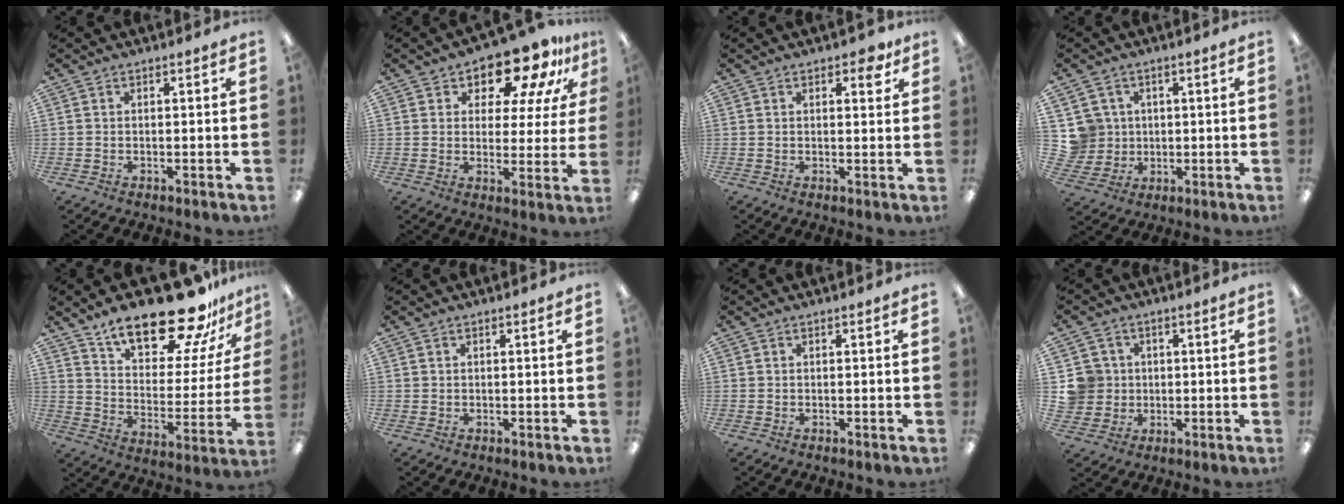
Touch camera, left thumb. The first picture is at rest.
{"total": 13.4, "force": [10.3, 5.7, 6.3], "torque": [-0.112, -0.064, 0.180]}
{"total": 3.5, "force": [2.1, 1.7, 2.1], "torque": [-0.015, -0.008, 0.029]}
{"total": 6.9, "force": [1.9, 6.6, 0.3], "torque": [-0.025, 0.003, 0.042]}
{"total": 22.5, "force": [17.4, 8.0, 11.7], "torque": [-0.183, -0.115, 0.296]}
{"total": 0.6, "force": [0.2, 0.5, 0.0], "torque": [0.001, 0.004, 0.003]}
{"total": 0.0}
{"total": 7.4, "force": [1.1, 7.2, 0.9], "torque": [-0.039, 0.007, 0.025]}